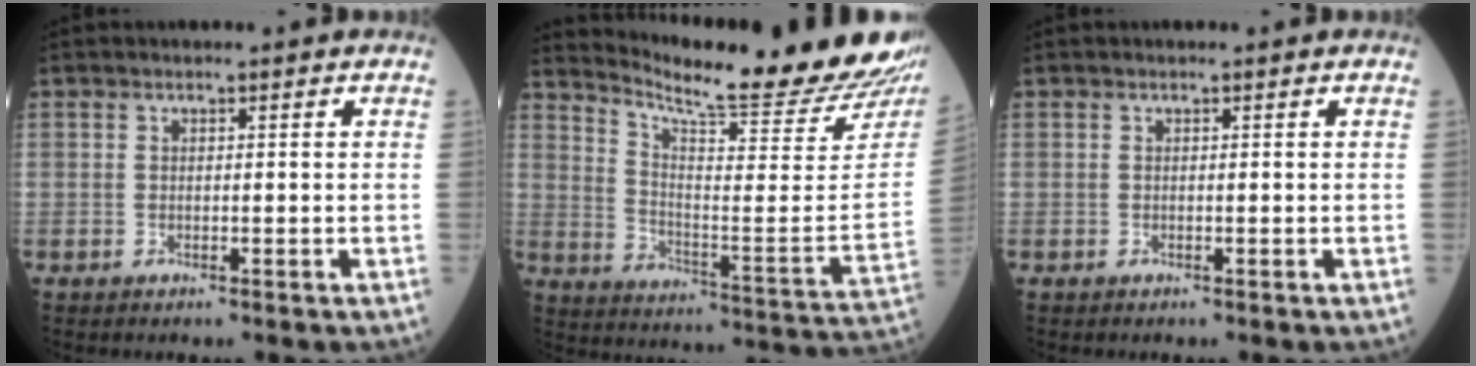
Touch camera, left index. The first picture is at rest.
{"total": 24.1, "force": [22.2, 0.6, 9.3], "torque": [-0.154, -0.109, 0.291]}
{"total": 0.0}